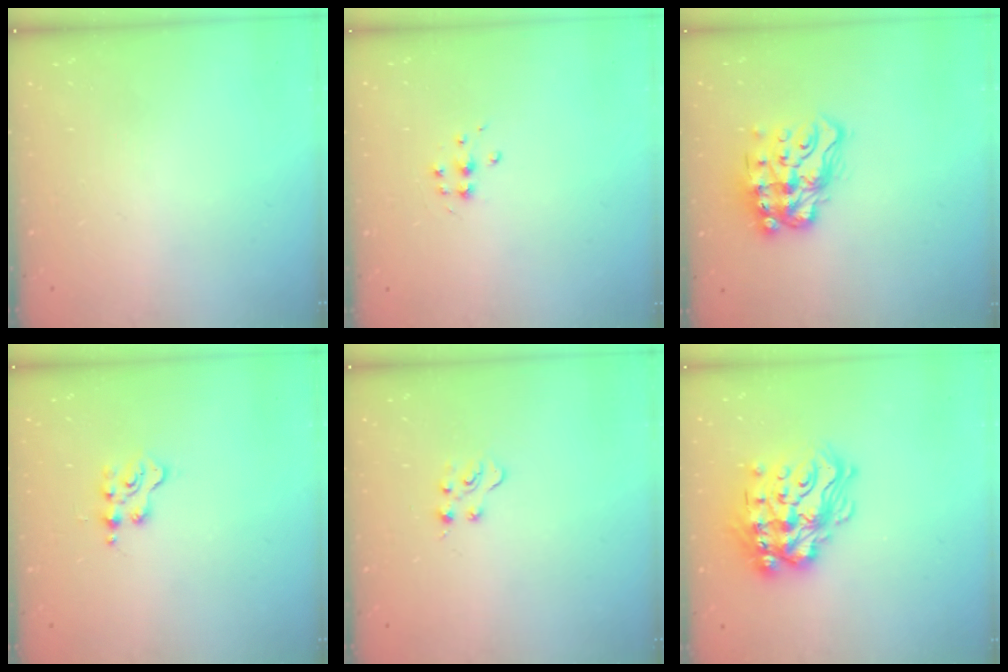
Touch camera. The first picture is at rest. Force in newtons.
{"total": 5.3, "press": 5.3, "slide": 0.5}
{"total": 13.6, "press": 13.6, "slide": 1.1}
{"total": 2.7, "press": 2.7, "slide": 0.3}
{"total": 2.9, "press": 2.8, "slide": 0.4}
{"total": 19.5, "press": 19.4, "slide": 2.7}